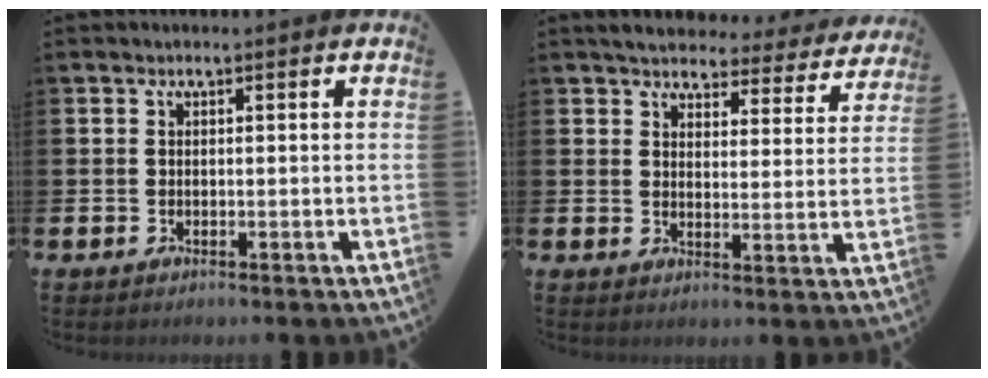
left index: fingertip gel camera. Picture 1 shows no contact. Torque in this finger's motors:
{"motor_torque": [1.08, -1.06, 0.32, 0.05]}